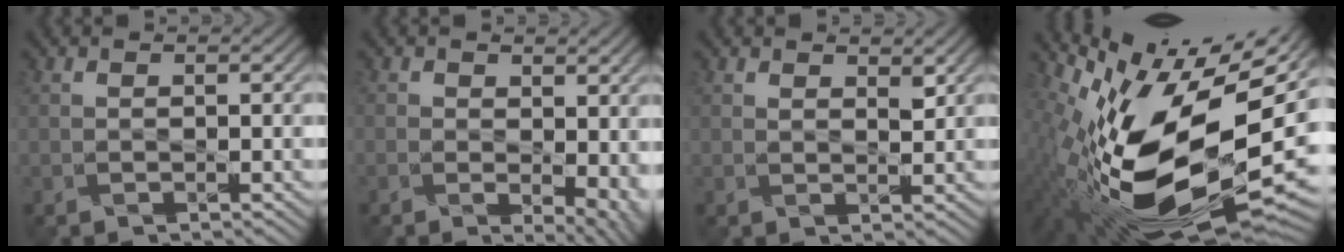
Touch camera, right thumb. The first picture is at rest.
{"total": 6.4, "force": [-0.8, 3.8, 5.1], "torque": [-0.068, -0.022, 0.008]}
{"total": 1.7, "force": [1.6, 0.5, 0.4], "torque": [-0.010, -0.008, 0.030]}
{"total": 18.0, "force": [-2.0, 8.5, 15.7], "torque": [-0.302, -0.044, -0.016]}